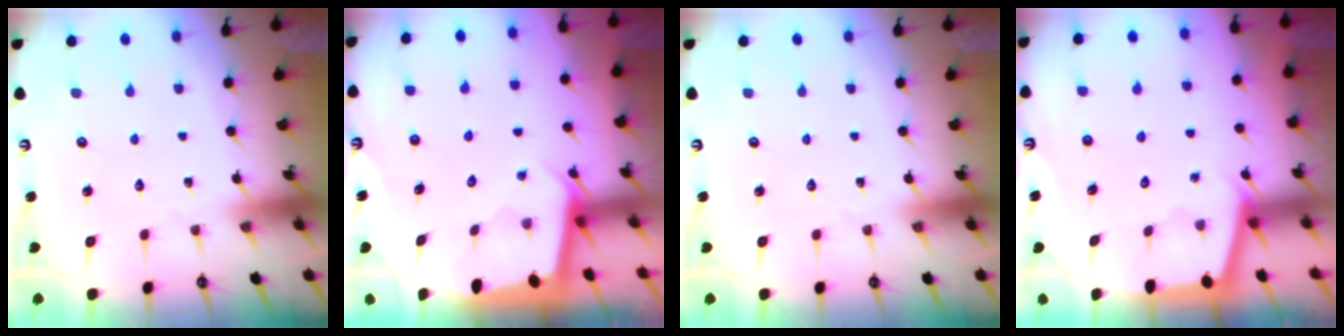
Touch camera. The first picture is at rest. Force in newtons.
{"total": 1.6, "press": 1.6, "slide": 0.1}
{"total": 0.0}
{"total": 2.4, "press": 2.3, "slide": 0.4}